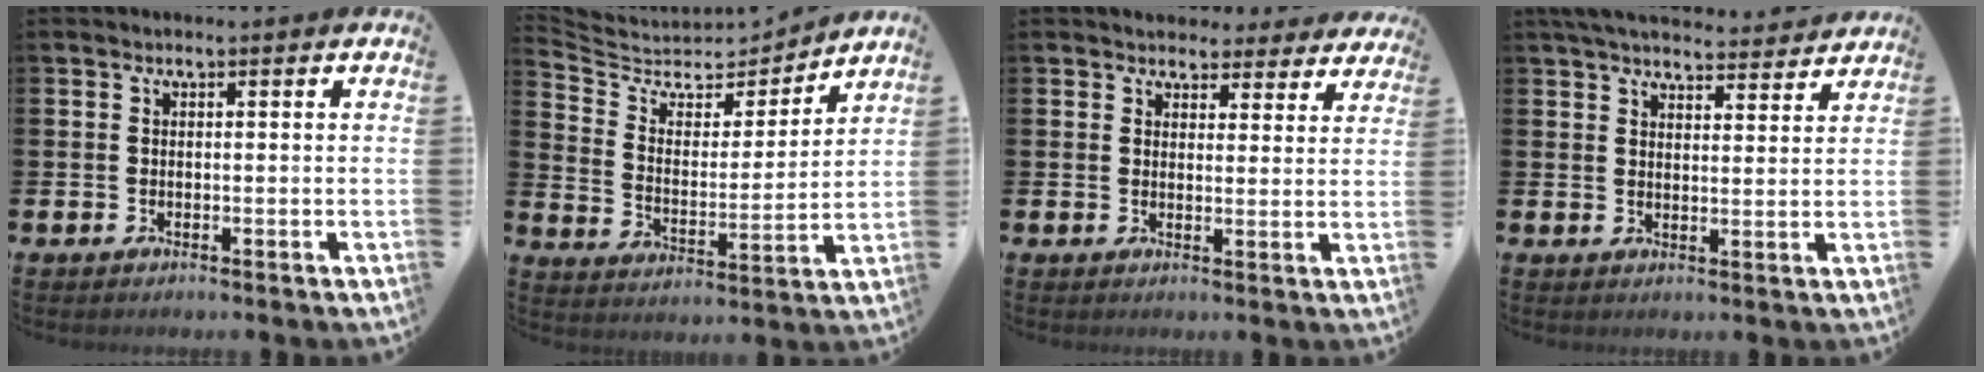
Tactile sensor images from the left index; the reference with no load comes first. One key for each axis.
{"total": 6.0, "fx": 5.3, "fy": 2.5, "fz": 1.3, "tx": -0.060, "ty": -0.047, "tz": 0.086}
{"total": 4.0, "fx": 3.7, "fy": 1.4, "fz": 0.0, "tx": 0.000, "ty": -0.022, "tz": 0.064}
{"total": 5.4, "fx": 5.3, "fy": 0.9, "fz": 1.0, "tx": -0.029, "ty": -0.030, "tz": 0.094}